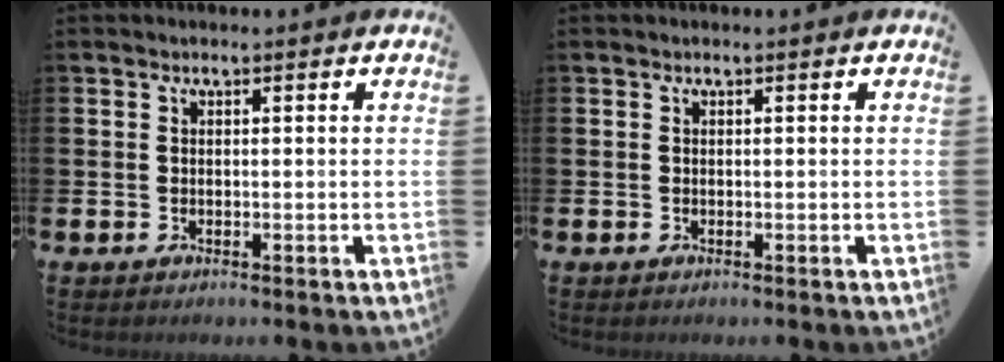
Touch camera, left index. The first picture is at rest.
{"total": 0.0}